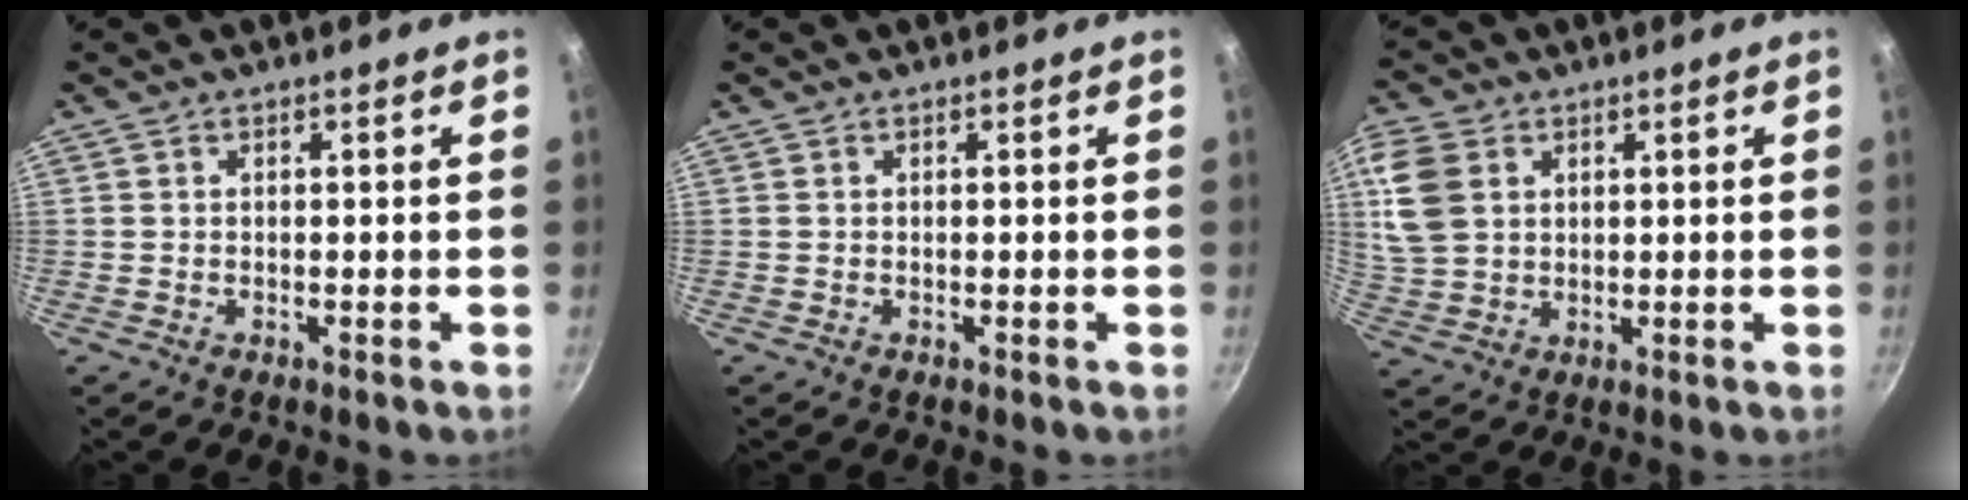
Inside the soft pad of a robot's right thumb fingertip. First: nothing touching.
{"total": 0.0}
{"total": 10.1, "force": [3.2, 7.4, 6.1], "torque": [-0.117, -0.006, 0.067]}